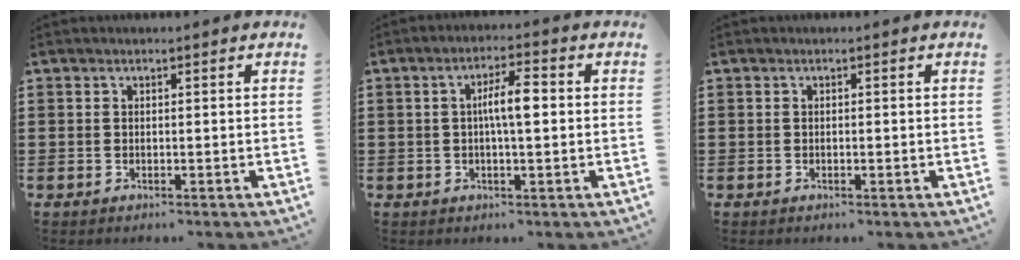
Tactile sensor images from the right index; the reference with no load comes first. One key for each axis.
{"total": 5.1, "fx": 0.2, "fy": 1.2, "fz": 5.0, "tx": -0.092, "ty": 0.006, "tz": 0.001}
{"total": 0.0}